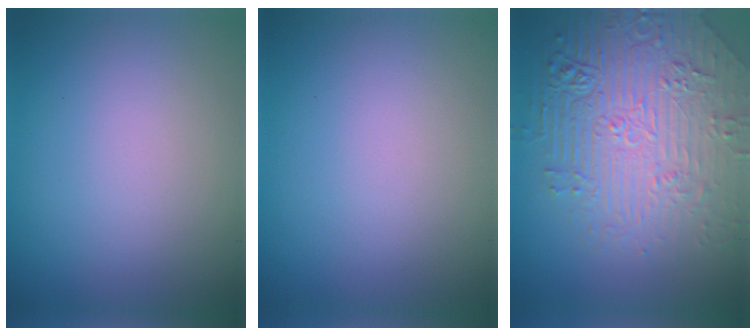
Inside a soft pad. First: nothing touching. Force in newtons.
{"total": 0.0}
{"total": 6.9, "press": 5.6, "slide": 4.0}